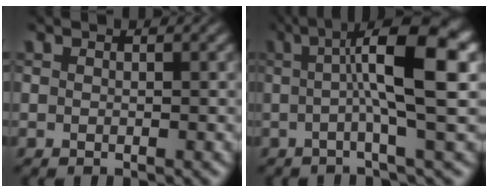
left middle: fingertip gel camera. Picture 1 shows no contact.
{"total": 9.3, "force": [1.0, 1.7, 9.1], "torque": [-0.123, 0.020, 0.008]}